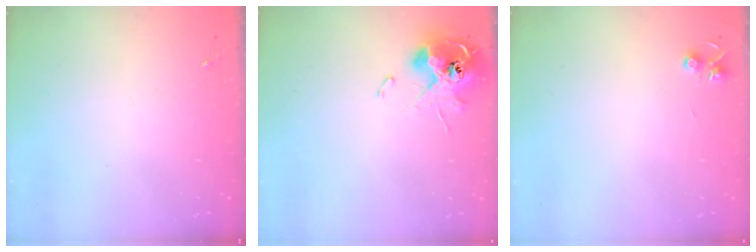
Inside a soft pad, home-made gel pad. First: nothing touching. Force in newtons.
{"total": 12.8, "press": 12.8, "slide": 1.5}
{"total": 4.6, "press": 4.6, "slide": 0.6}